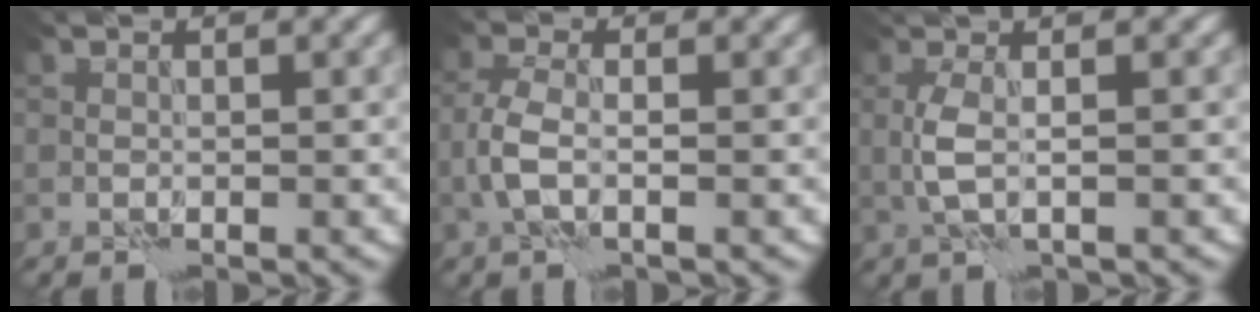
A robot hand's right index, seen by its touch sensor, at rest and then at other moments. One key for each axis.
{"total": 2.7, "fx": -0.9, "fy": 1.0, "fz": 2.3, "tx": -0.057, "ty": 0.005, "tz": -0.025}
{"total": 2.7, "fx": 0.3, "fy": 0.5, "fz": 2.6, "tx": -0.057, "ty": 0.006, "tz": 0.006}